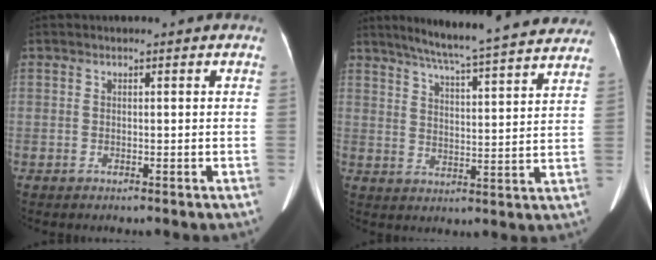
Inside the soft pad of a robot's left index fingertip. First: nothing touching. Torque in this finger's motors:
{"motor_torque": [0.21, -0.43, 0.03, 0.03]}